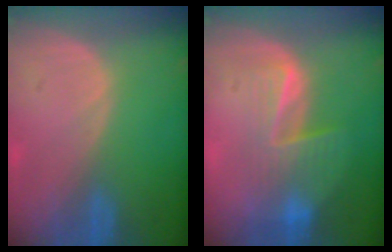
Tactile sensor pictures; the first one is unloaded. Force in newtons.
{"total": 6.9, "press": 6.4, "slide": 2.5}